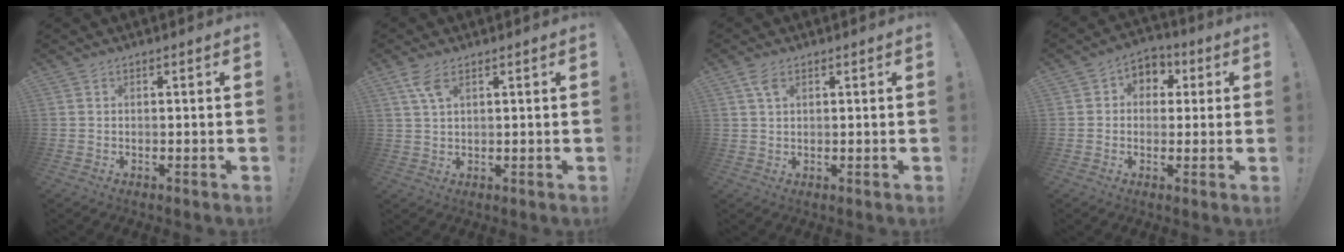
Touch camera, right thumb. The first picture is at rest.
{"total": 5.1, "force": [2.8, 2.1, 3.7], "torque": [-0.077, -0.003, 0.054]}
{"total": 3.5, "force": [1.8, 1.8, 2.4], "torque": [-0.051, -0.001, 0.035]}
{"total": 5.9, "force": [-0.1, 5.5, 2.2], "torque": [-0.015, 0.005, 0.001]}